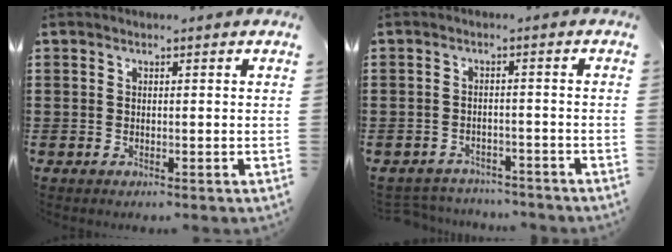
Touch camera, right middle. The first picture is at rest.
{"total": 2.7, "force": [-2.7, 0.4, -0.2], "torque": [-0.006, -0.003, -0.059]}